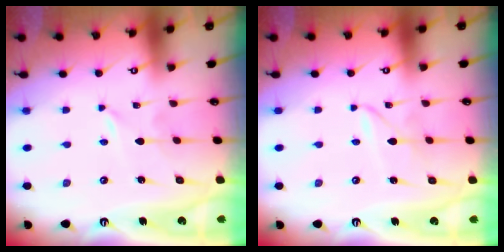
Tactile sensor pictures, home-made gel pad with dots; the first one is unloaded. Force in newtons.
{"total": 1.9, "press": 1.9, "slide": 0.2}